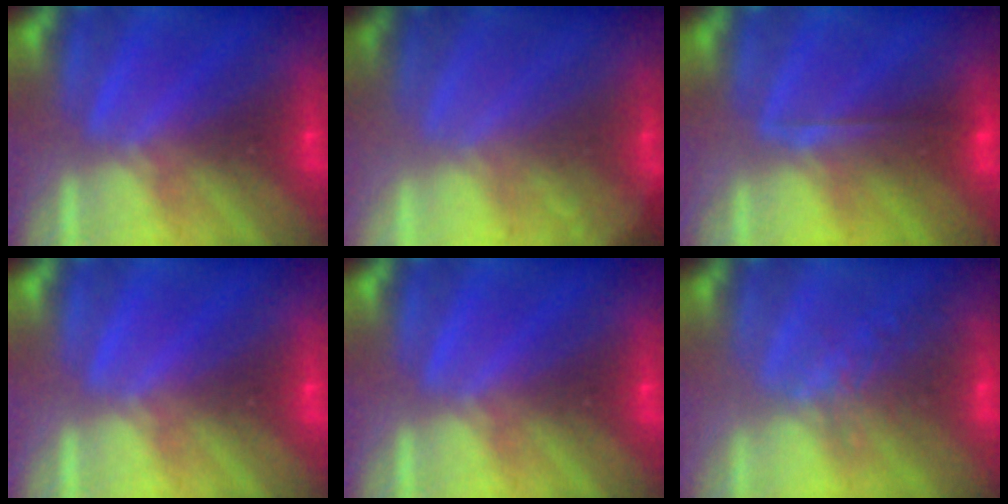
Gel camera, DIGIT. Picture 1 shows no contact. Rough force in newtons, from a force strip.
{"total": 1.9}
{"total": 2.7}
{"total": 0.0}
{"total": 0.0}
{"total": 3.8}